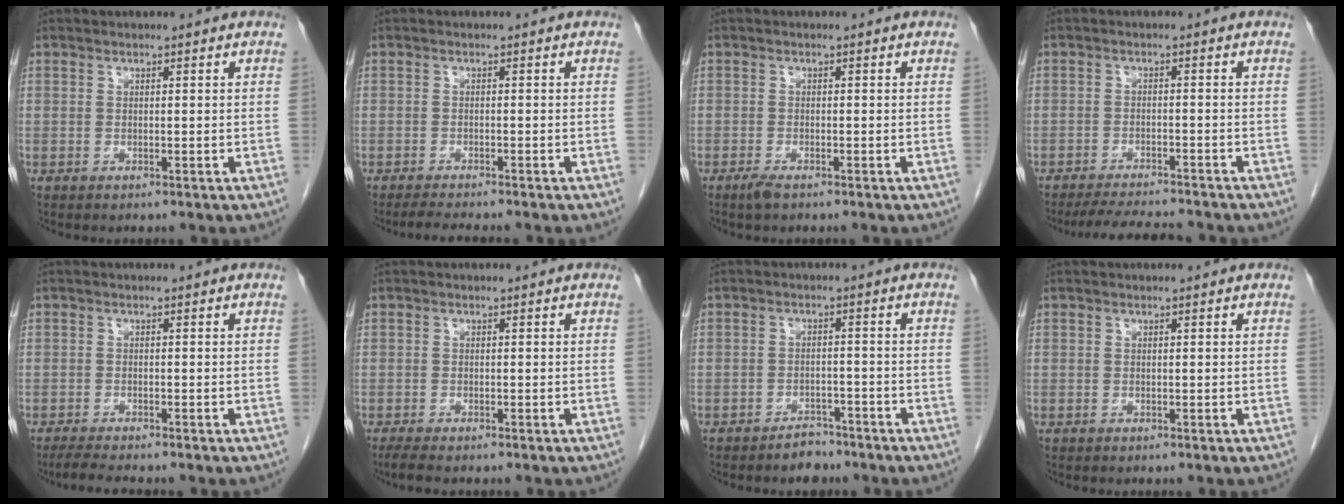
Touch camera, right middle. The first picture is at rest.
{"total": 3.8, "force": [-3.3, -0.1, 1.7], "torque": [-0.028, -0.011, -0.051]}
{"total": 1.6, "force": [-1.2, 0.3, 1.0], "torque": [-0.027, -0.004, -0.022]}
{"total": 8.2, "force": [-7.7, 0.7, 2.8], "torque": [-0.045, -0.010, -0.116]}
{"total": 4.0, "force": [-3.4, 0.2, 2.0], "torque": [-0.037, -0.011, -0.053]}
{"total": 2.6, "force": [-2.0, 0.4, 1.5], "torque": [-0.032, -0.009, -0.031]}
{"total": 3.3, "force": [-2.8, 1.5, 0.8], "torque": [-0.016, 0.005, -0.039]}
{"total": 0.0}